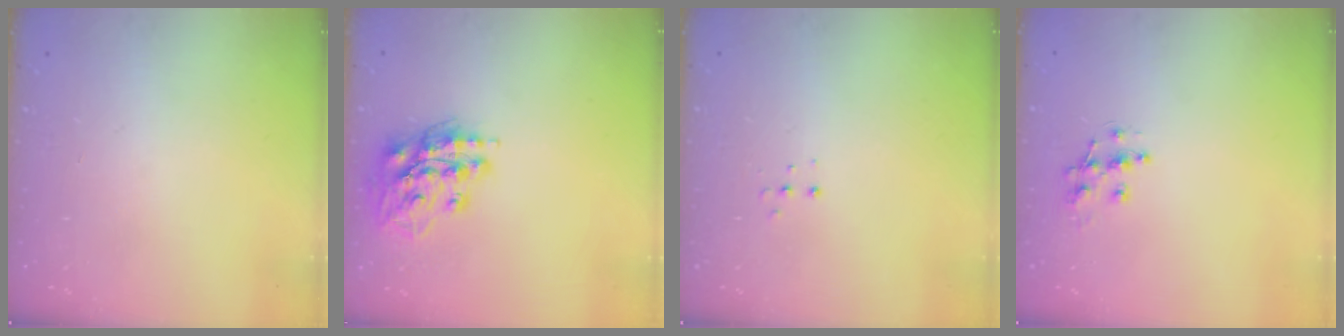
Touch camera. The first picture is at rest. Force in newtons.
{"total": 15.4, "press": 15.3, "slide": 1.9}
{"total": 3.6, "press": 3.5, "slide": 0.8}
{"total": 8.5, "press": 8.4, "slide": 0.6}